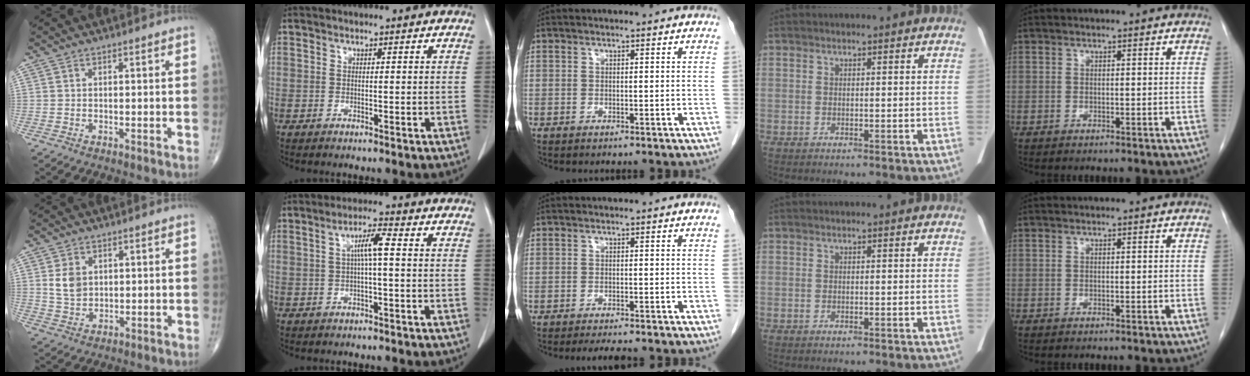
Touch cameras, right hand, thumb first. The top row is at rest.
{"thumb": {"total": 5.0, "force": [1.2, 3.7, 3.1], "torque": [-0.042, -0.008, 0.029]}, "index": {"total": 4.0, "force": [0.5, 0.2, 4.0], "torque": [-0.074, 0.011, 0.008]}, "middle": {"total": 3.1, "force": [-2.8, 0.3, 1.4], "torque": [-0.020, -0.007, -0.039]}}